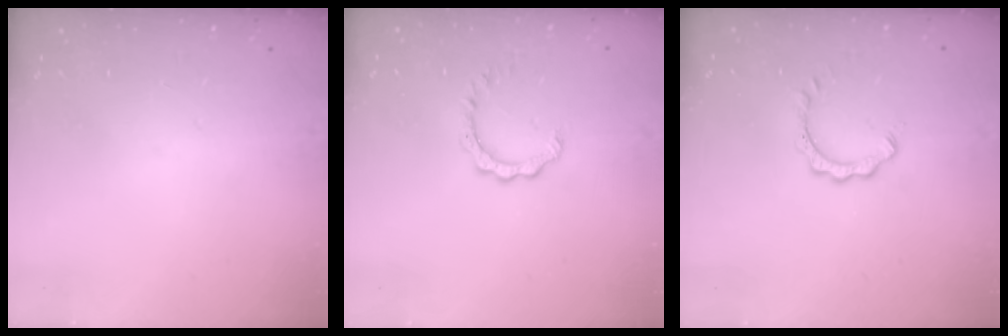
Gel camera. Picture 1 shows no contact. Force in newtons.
{"total": 3.9, "press": 3.8, "slide": 0.2}
{"total": 4.0, "press": 4.0, "slide": 0.3}